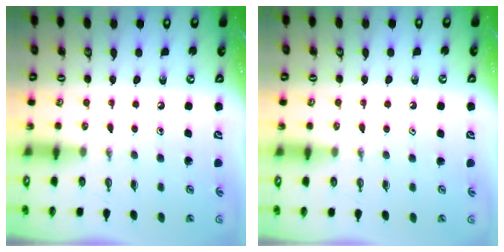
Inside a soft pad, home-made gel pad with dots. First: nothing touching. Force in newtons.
{"total": 0.9, "press": 0.7, "slide": 0.5}